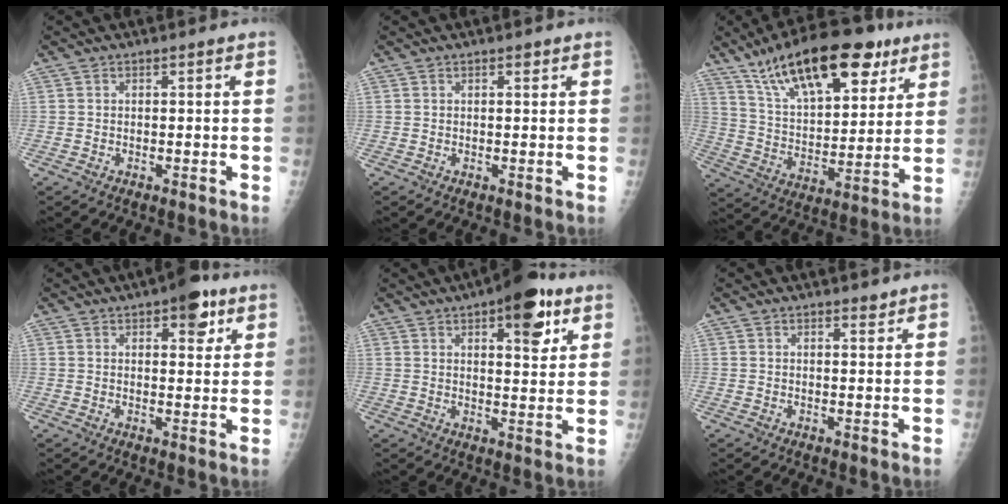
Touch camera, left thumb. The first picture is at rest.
{"total": 0.7, "force": [0.5, 0.3, 0.4], "torque": [-0.004, -0.002, 0.007]}
{"total": 23.4, "force": [14.2, 9.8, 15.8], "torque": [-0.222, -0.037, 0.240]}
{"total": 6.7, "force": [3.6, 3.0, 4.8], "torque": [-0.036, -0.012, 0.041]}
{"total": 11.4, "force": [5.9, 4.5, 8.6], "torque": [-0.085, -0.022, 0.076]}
{"total": 1.4, "force": [1.2, 0.5, 0.5], "torque": [-0.002, -0.009, 0.017]}